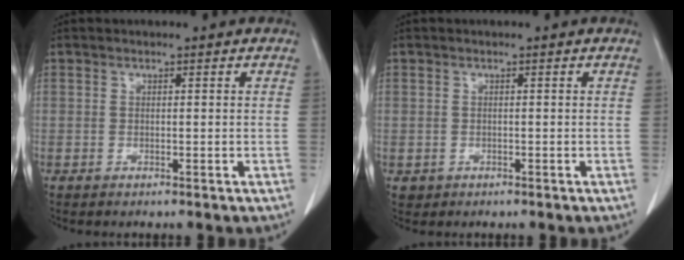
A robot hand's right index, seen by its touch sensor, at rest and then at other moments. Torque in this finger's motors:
{"motor_torque": [-0.22, -0.07, -0.64, -0.10]}